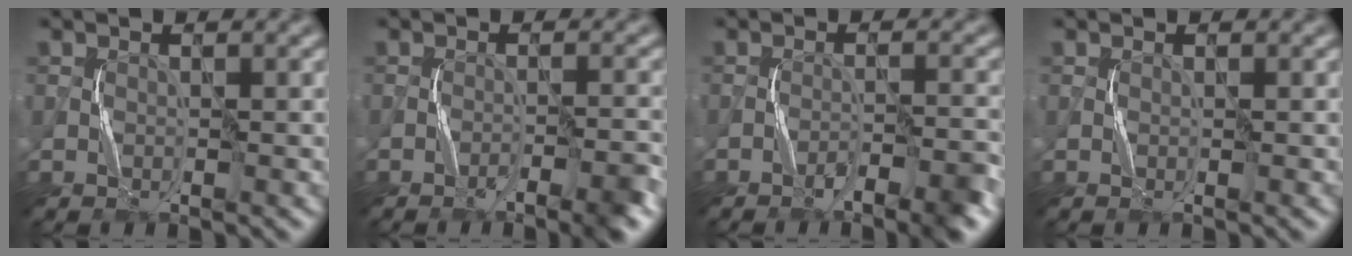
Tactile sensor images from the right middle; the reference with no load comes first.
{"total": 3.6, "force": [-2.4, 0.5, 2.5], "torque": [-0.039, 0.006, -0.042]}
{"total": 4.1, "force": [-2.8, 0.7, 2.8], "torque": [-0.045, 0.006, -0.046]}
{"total": 0.0}